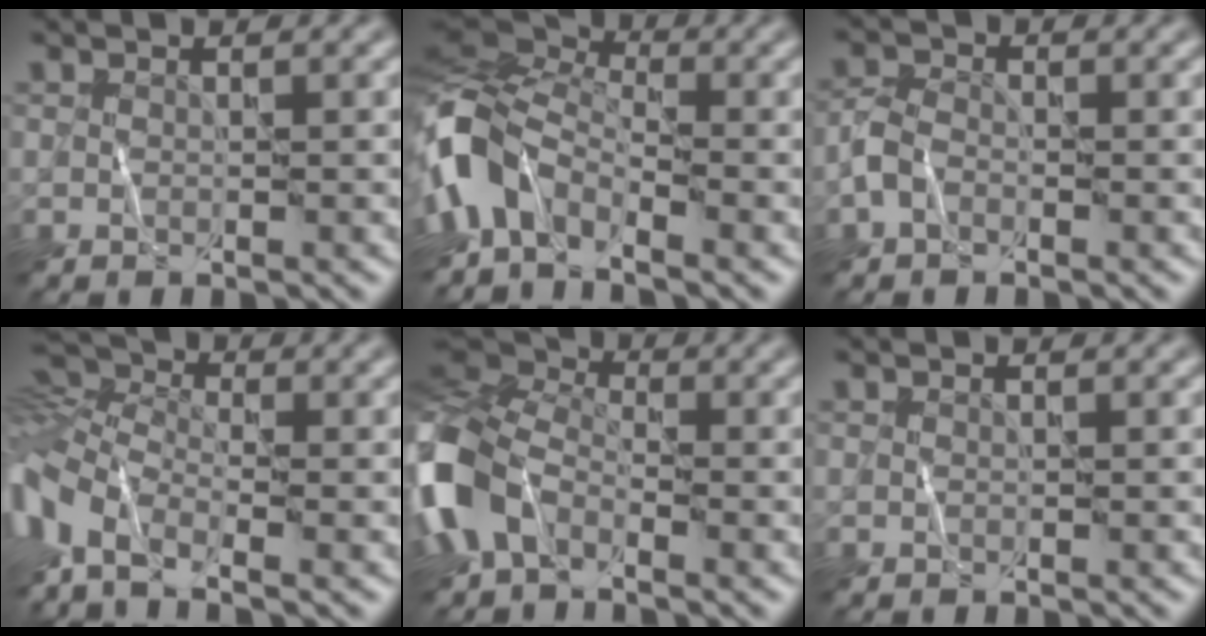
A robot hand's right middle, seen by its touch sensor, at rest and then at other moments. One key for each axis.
{"total": 7.5, "fx": -2.8, "fy": 4.1, "fz": 5.6, "tx": -0.122, "ty": 0.011, "tz": -0.084}
{"total": 1.9, "fx": -1.1, "fy": 1.2, "fz": 0.9, "tx": -0.019, "ty": 0.006, "tz": -0.032}
{"total": 6.7, "fx": -2.8, "fy": 3.2, "fz": 5.2, "tx": -0.115, "ty": -0.005, "tz": -0.078}
{"total": 9.6, "fx": -3.6, "fy": 6.0, "fz": 6.5, "tx": -0.159, "ty": -0.007, "tz": -0.093}
{"total": 0.0}